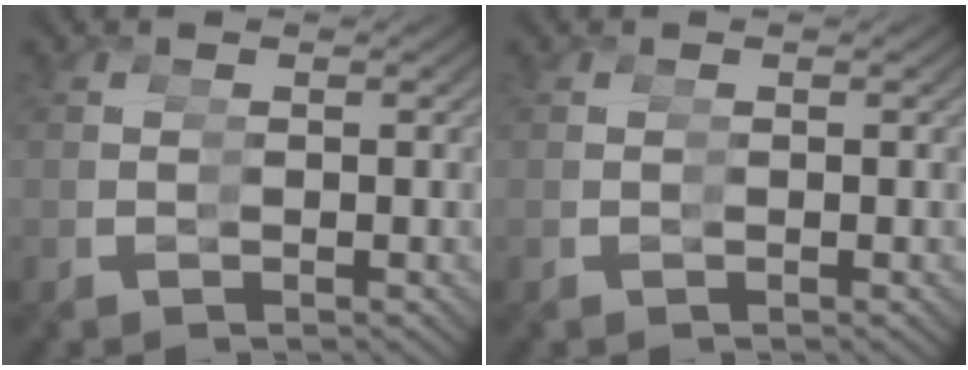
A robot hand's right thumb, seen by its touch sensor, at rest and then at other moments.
{"total": 0.0}